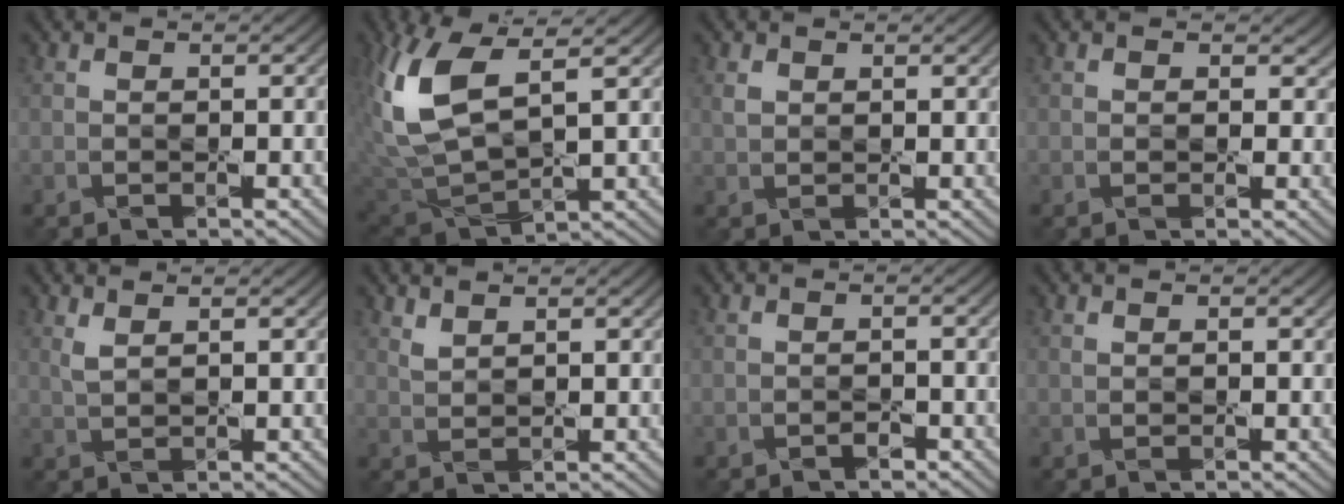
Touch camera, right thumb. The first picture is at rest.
{"total": 12.5, "force": [4.6, 5.7, 10.2], "torque": [-0.258, 0.003, 0.094]}
{"total": 1.8, "force": [0.9, 1.2, 0.9], "torque": [-0.025, 0.000, 0.020]}
{"total": 1.7, "force": [0.4, 1.5, 0.8], "torque": [-0.020, -0.008, 0.001]}
{"total": 2.3, "force": [1.6, 0.7, 1.5], "torque": [-0.040, -0.002, 0.036]}
{"total": 2.2, "force": [1.8, 0.8, 1.0], "torque": [-0.028, -0.002, 0.042]}
{"total": 0.8, "force": [-0.5, 0.3, 0.4], "torque": [-0.005, -0.001, -0.008]}
{"total": 0.8, "force": [0.5, 0.4, 0.5], "torque": [-0.012, -0.002, 0.012]}